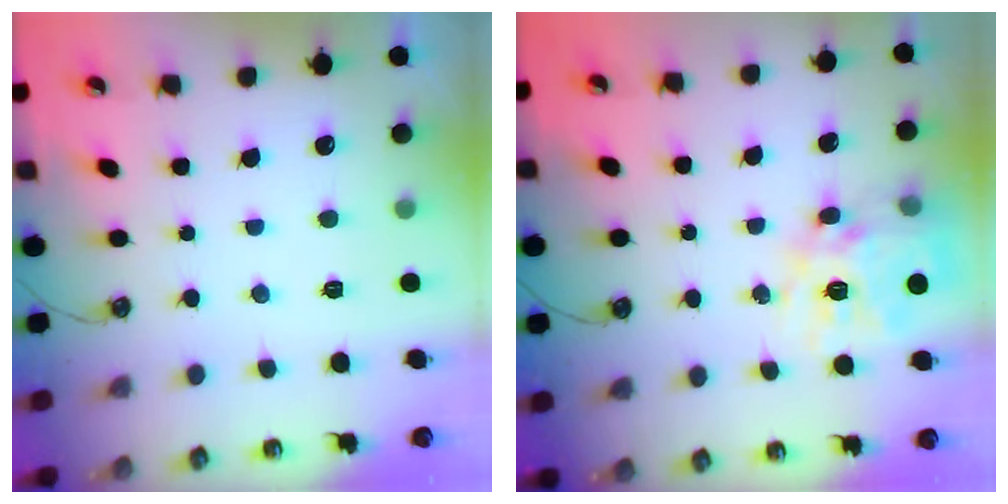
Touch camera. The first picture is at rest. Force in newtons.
{"total": 15.1, "press": 15.0, "slide": 1.6}